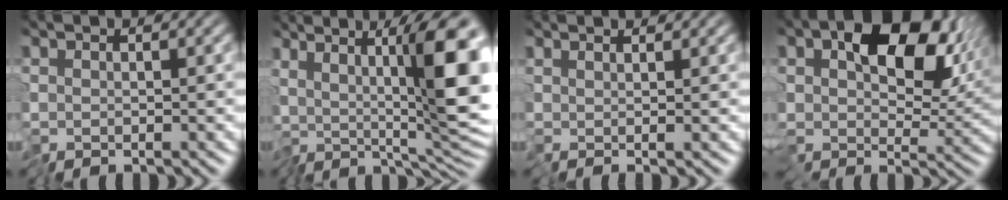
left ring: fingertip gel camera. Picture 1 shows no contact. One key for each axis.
{"total": 11.0, "fx": 2.4, "fy": 3.4, "fz": 10.1, "tx": -0.169, "ty": -0.002, "tz": 0.037}
{"total": 1.2, "fx": 1.1, "fy": -0.6, "fz": 0.2, "tx": -0.005, "ty": 0.004, "tz": 0.018}
{"total": 11.8, "fx": 4.0, "fy": 7.1, "fz": 8.6, "tx": -0.144, "ty": -0.009, "tz": 0.075}